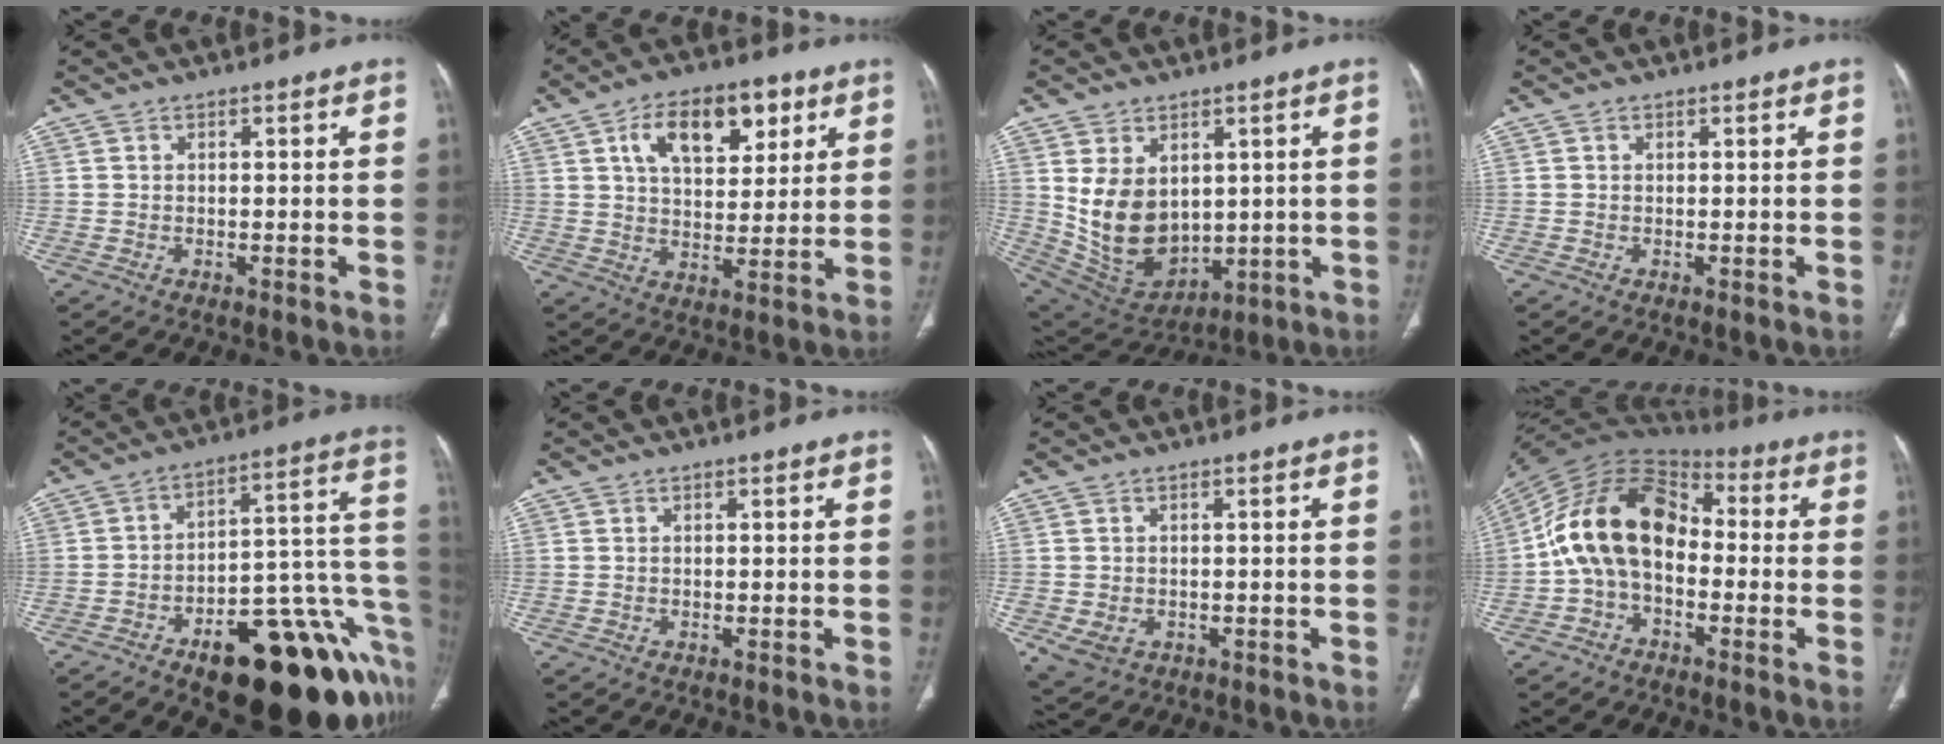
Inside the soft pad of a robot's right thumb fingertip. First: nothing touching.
{"total": 13.9, "force": [6.0, 7.8, 9.8], "torque": [-0.118, -0.012, 0.100]}
{"total": 14.1, "force": [2.0, 10.1, 9.6], "torque": [-0.145, -0.016, 0.076]}
{"total": 0.0}
{"total": 28.3, "force": [-11.9, 11.6, 22.9], "torque": [-0.198, 0.078, -0.160]}
{"total": 0.0}
{"total": 4.3, "force": [-1.2, 3.5, 2.2], "torque": [-0.048, 0.001, -0.006]}
{"total": 16.4, "force": [-1.4, 11.1, 12.0], "torque": [-0.199, 0.053, -0.037]}